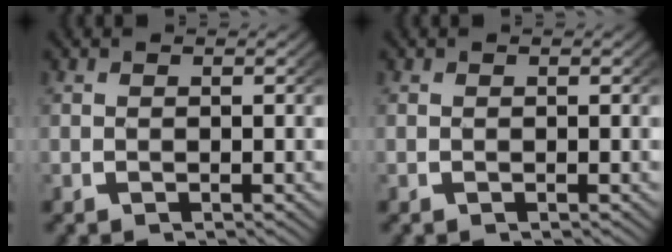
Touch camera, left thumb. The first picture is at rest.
{"total": 0.0}